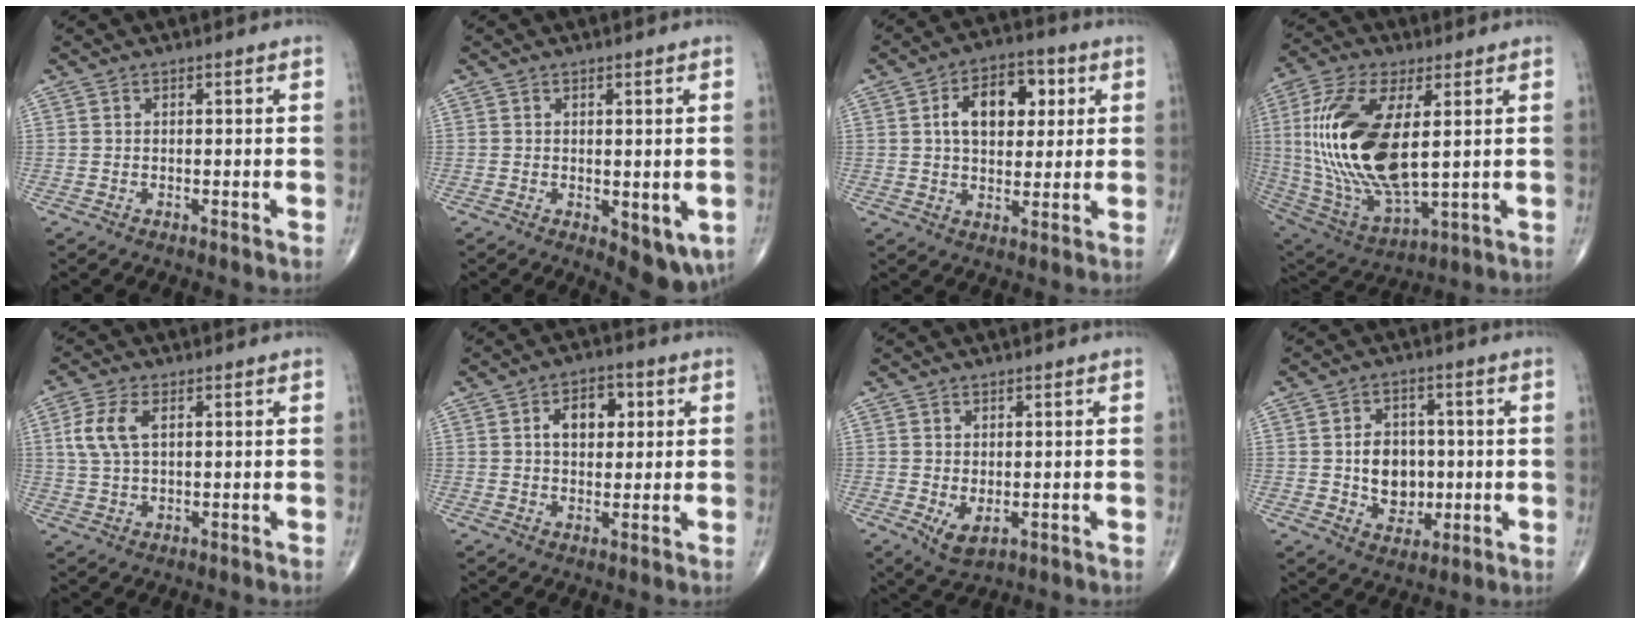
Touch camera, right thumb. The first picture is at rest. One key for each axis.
{"total": 6.7, "fx": -1.6, "fy": 3.0, "fz": 5.8, "tx": -0.055, "ty": -0.010, "tz": -0.011}
{"total": 11.8, "fx": 3.0, "fy": 7.3, "fz": 8.8, "tx": -0.104, "ty": 0.006, "tz": 0.044}
{"total": 23.6, "fx": 3.0, "fy": 10.5, "fz": 20.9, "tx": -0.438, "ty": -0.022, "tz": 0.064}
{"total": 6.5, "fx": 1.8, "fy": 3.4, "fz": 5.2, "tx": -0.125, "ty": 0.007, "tz": 0.038}
{"total": 7.4, "fx": 1.9, "fy": 4.7, "fz": 5.4, "tx": -0.057, "ty": 0.004, "tz": 0.026}
{"total": 3.7, "fx": -0.5, "fy": 2.0, "fz": 3.0, "tx": -0.046, "ty": -0.007, "tz": 0.005}
{"total": 8.9, "fx": -0.2, "fy": 7.1, "fz": 5.4, "tx": -0.045, "ty": 0.003, "tz": 0.004}